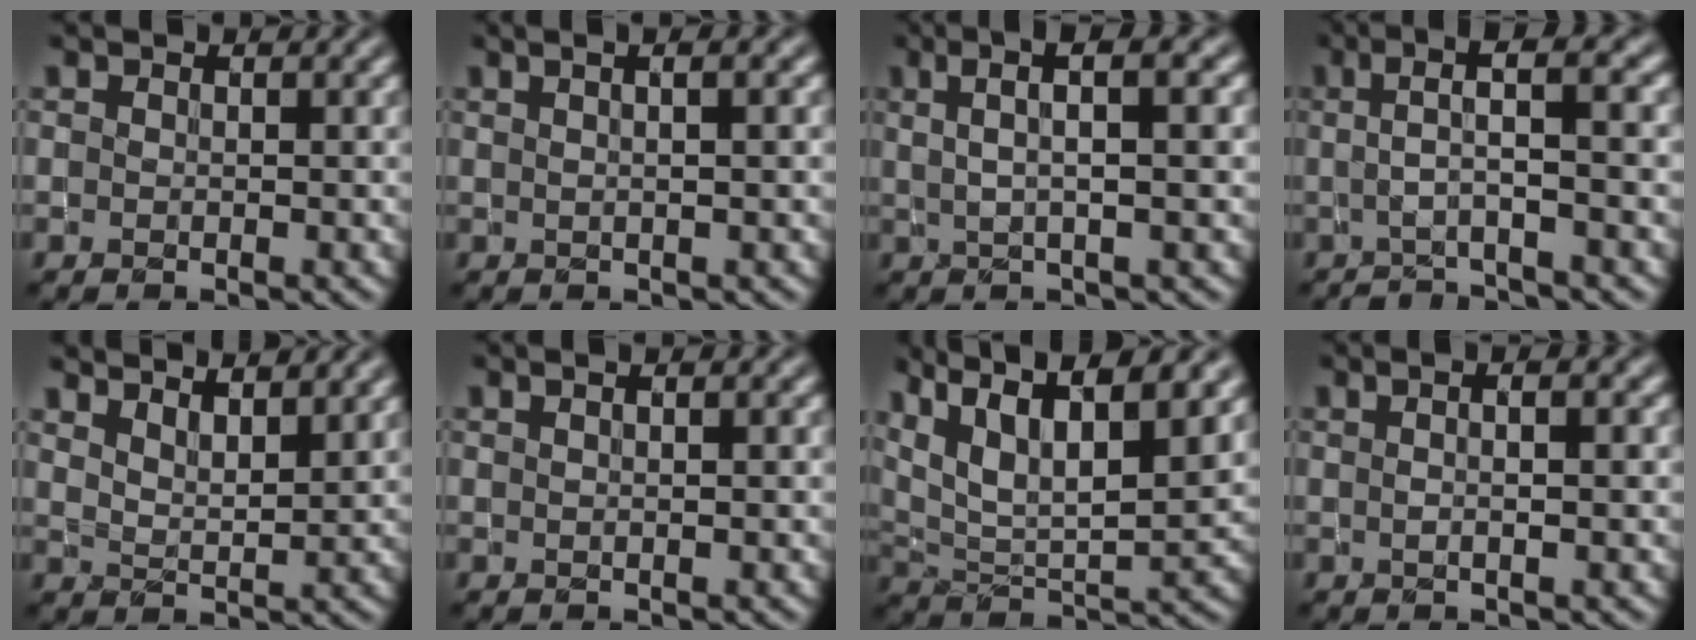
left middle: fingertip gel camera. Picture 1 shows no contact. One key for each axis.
{"total": 5.1, "fx": 2.0, "fy": 2.4, "fz": 4.1, "tx": -0.017, "ty": 0.030, "tz": -0.008}
{"total": 4.9, "fx": 1.6, "fy": 1.0, "fz": 4.5, "tx": -0.069, "ty": 0.010, "tz": 0.024}
{"total": 4.0, "fx": 0.2, "fy": 0.5, "fz": 4.0, "tx": -0.059, "ty": 0.005, "tz": -0.006}
{"total": 5.8, "fx": 4.9, "fy": 1.7, "fz": 2.8, "tx": -0.025, "ty": 0.021, "tz": 0.051}
{"total": 2.4, "fx": 1.0, "fy": 0.9, "fz": 2.0, "tx": -0.014, "ty": 0.003, "tz": -0.002}
{"total": 12.8, "fx": 7.6, "fy": 4.6, "fz": 9.2, "tx": -0.182, "ty": 0.023, "tz": 0.105}
{"total": 4.2, "fx": 1.2, "fy": 1.6, "fz": 3.6, "tx": -0.030, "ty": 0.010, "tz": -0.005}